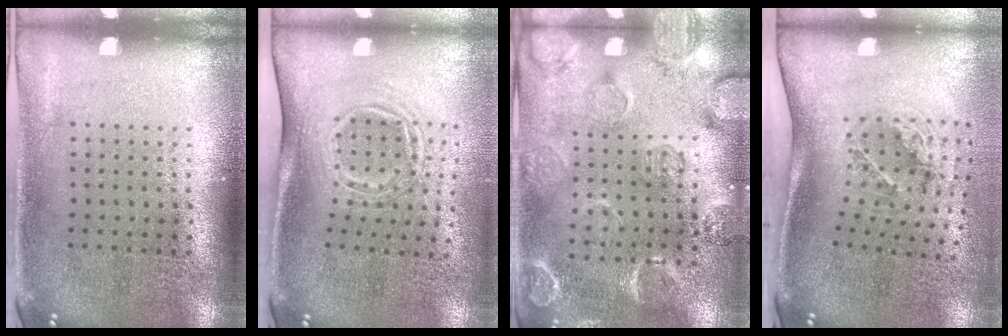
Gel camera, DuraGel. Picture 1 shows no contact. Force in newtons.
{"total": 1.7, "press": 1.2, "slide": 1.2}
{"total": 2.5, "press": 2.2, "slide": 1.3}
{"total": 2.1, "press": 1.2, "slide": 1.7}